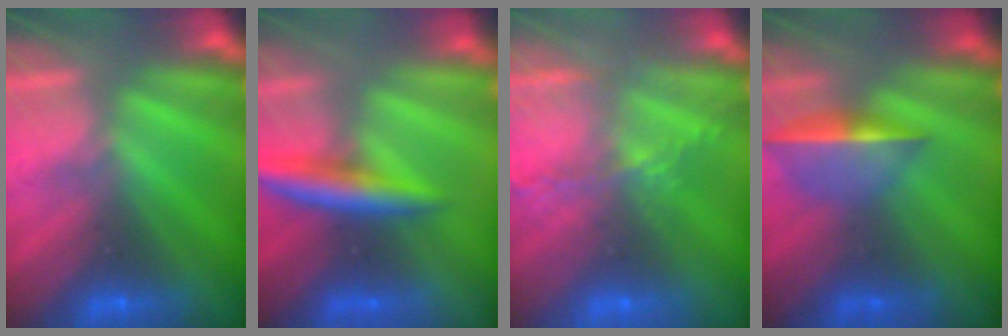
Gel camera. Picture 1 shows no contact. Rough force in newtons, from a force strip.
{"total": 5.5}
{"total": 5.5}
{"total": 1.6}